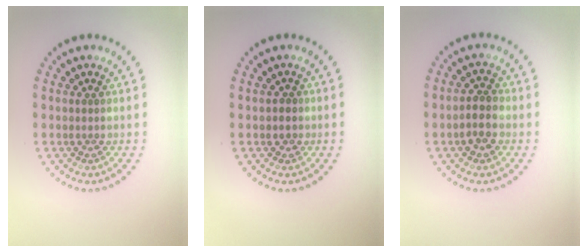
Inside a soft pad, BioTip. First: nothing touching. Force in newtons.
{"total": 0.7, "press": 0.5, "slide": 0.4}
{"total": 2.5, "press": 2.5, "slide": 0.5}